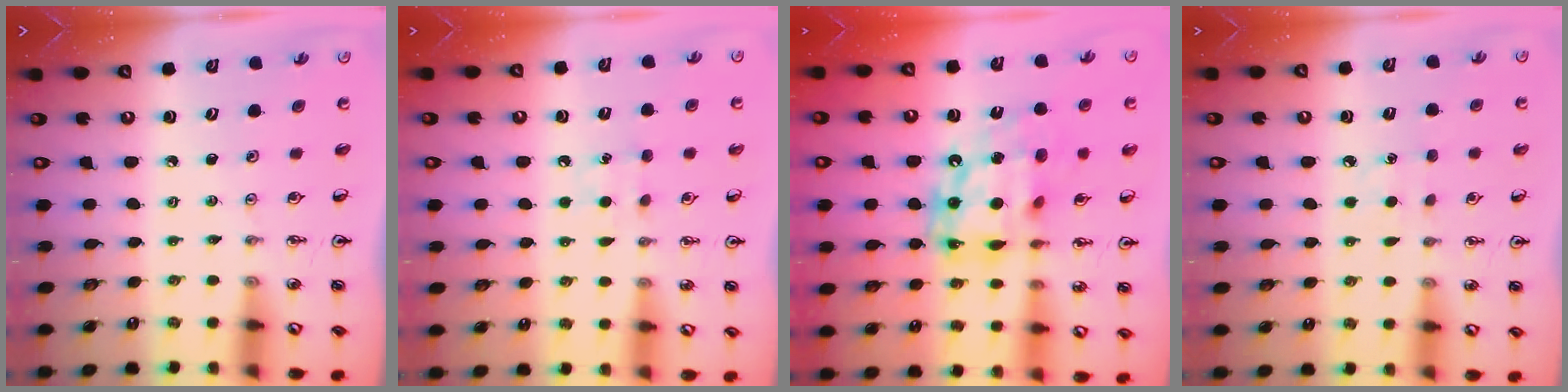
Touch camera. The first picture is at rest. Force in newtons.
{"total": 6.8, "press": 6.8, "slide": 0.8}
{"total": 16.1, "press": 16.0, "slide": 1.7}
{"total": 4.5, "press": 4.5, "slide": 0.5}